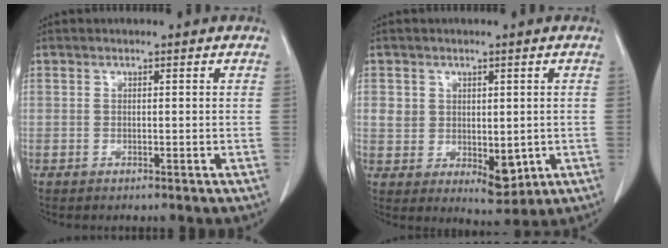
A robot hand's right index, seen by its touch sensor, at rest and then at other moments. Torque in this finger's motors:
{"motor_torque": [0.39, -0.13, 0.18, 0.01]}